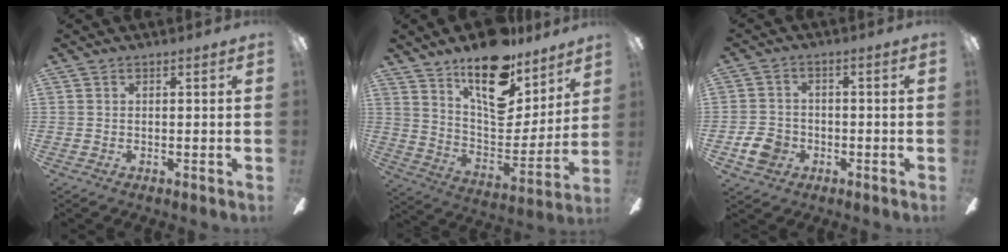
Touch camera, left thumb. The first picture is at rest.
{"total": 19.1, "force": [14.2, 8.3, 9.8], "torque": [-0.154, -0.104, 0.251]}
{"total": 6.1, "force": [-2.4, 5.0, 2.7], "torque": [-0.070, 0.014, -0.045]}